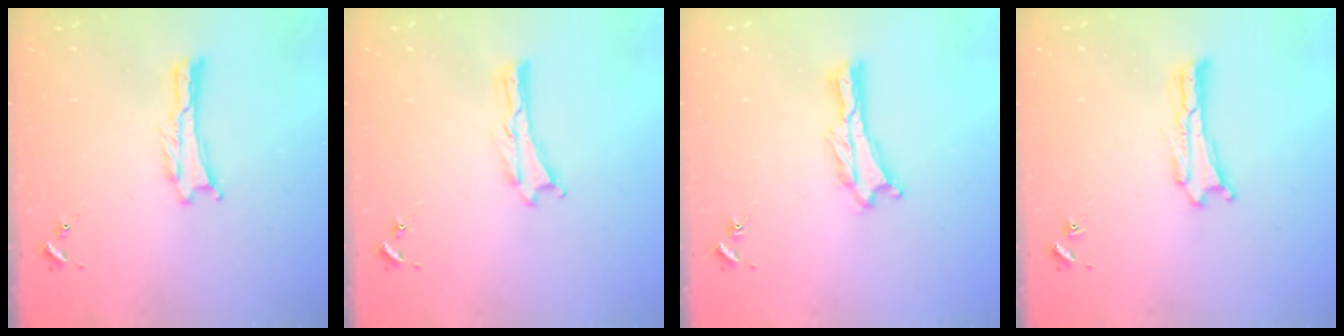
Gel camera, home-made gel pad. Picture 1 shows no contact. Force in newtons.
{"total": 0.0}
{"total": 0.9, "press": 0.9, "slide": 0.2}
{"total": 0.0}